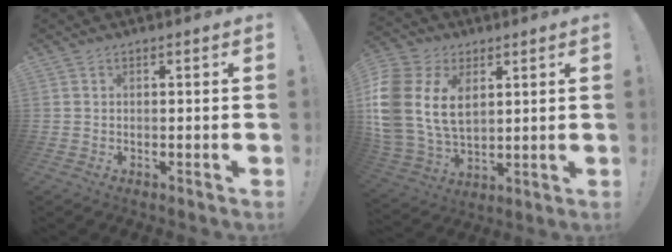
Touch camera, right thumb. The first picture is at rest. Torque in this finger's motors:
{"motor_torque": [1.58, 2.82, 0.53, 0.52, 0.24]}